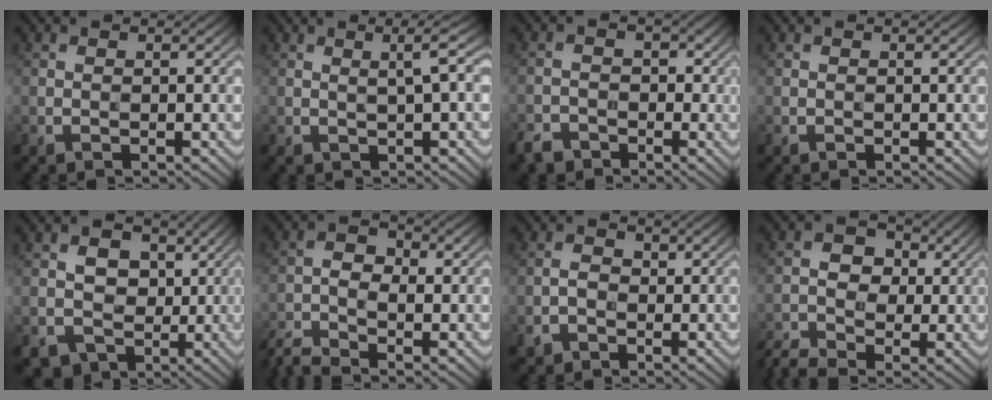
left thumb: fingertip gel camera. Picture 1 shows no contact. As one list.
[{"total": 2.6, "force": [0.6, 0.3, 2.5], "torque": [-0.042, 0.013, 0.010]}, {"total": 3.2, "force": [-2.2, 2.3, 0.9], "torque": [-0.016, -0.002, -0.048]}, {"total": 0.0}, {"total": 6.9, "force": [0.3, 6.1, 3.2], "torque": [-0.053, -0.002, -0.001]}, {"total": 4.5, "force": [-3.0, 1.8, 2.9], "torque": [-0.065, -0.005, -0.074]}, {"total": 2.1, "force": [-0.5, 1.8, 1.0], "torque": [-0.022, -0.003, -0.012]}, {"total": 4.7, "force": [-1.9, 3.5, 2.6], "torque": [-0.056, 0.004, -0.047]}]